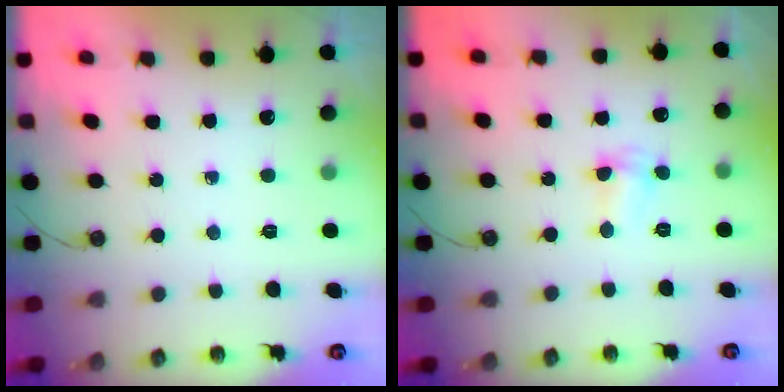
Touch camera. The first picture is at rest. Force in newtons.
{"total": 2.2, "press": 2.2, "slide": 0.5}